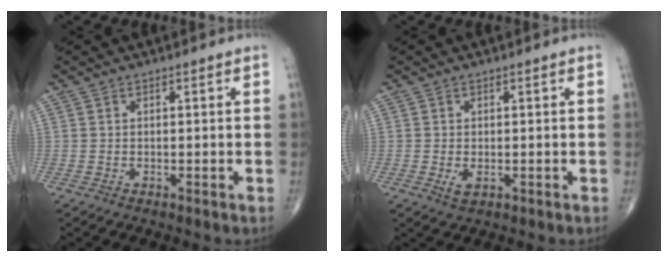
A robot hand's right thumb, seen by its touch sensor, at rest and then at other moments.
{"total": 1.8, "force": [-0.3, 1.0, 1.4], "torque": [-0.027, -0.004, -0.003]}